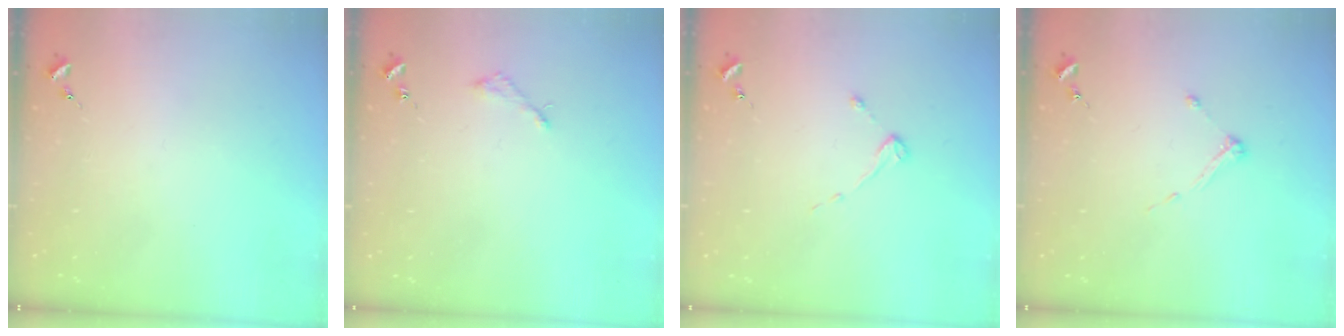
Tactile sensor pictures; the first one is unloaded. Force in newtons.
{"total": 2.2, "press": 2.2, "slide": 0.2}
{"total": 2.6, "press": 2.6, "slide": 0.4}
{"total": 3.6, "press": 3.6, "slide": 0.4}